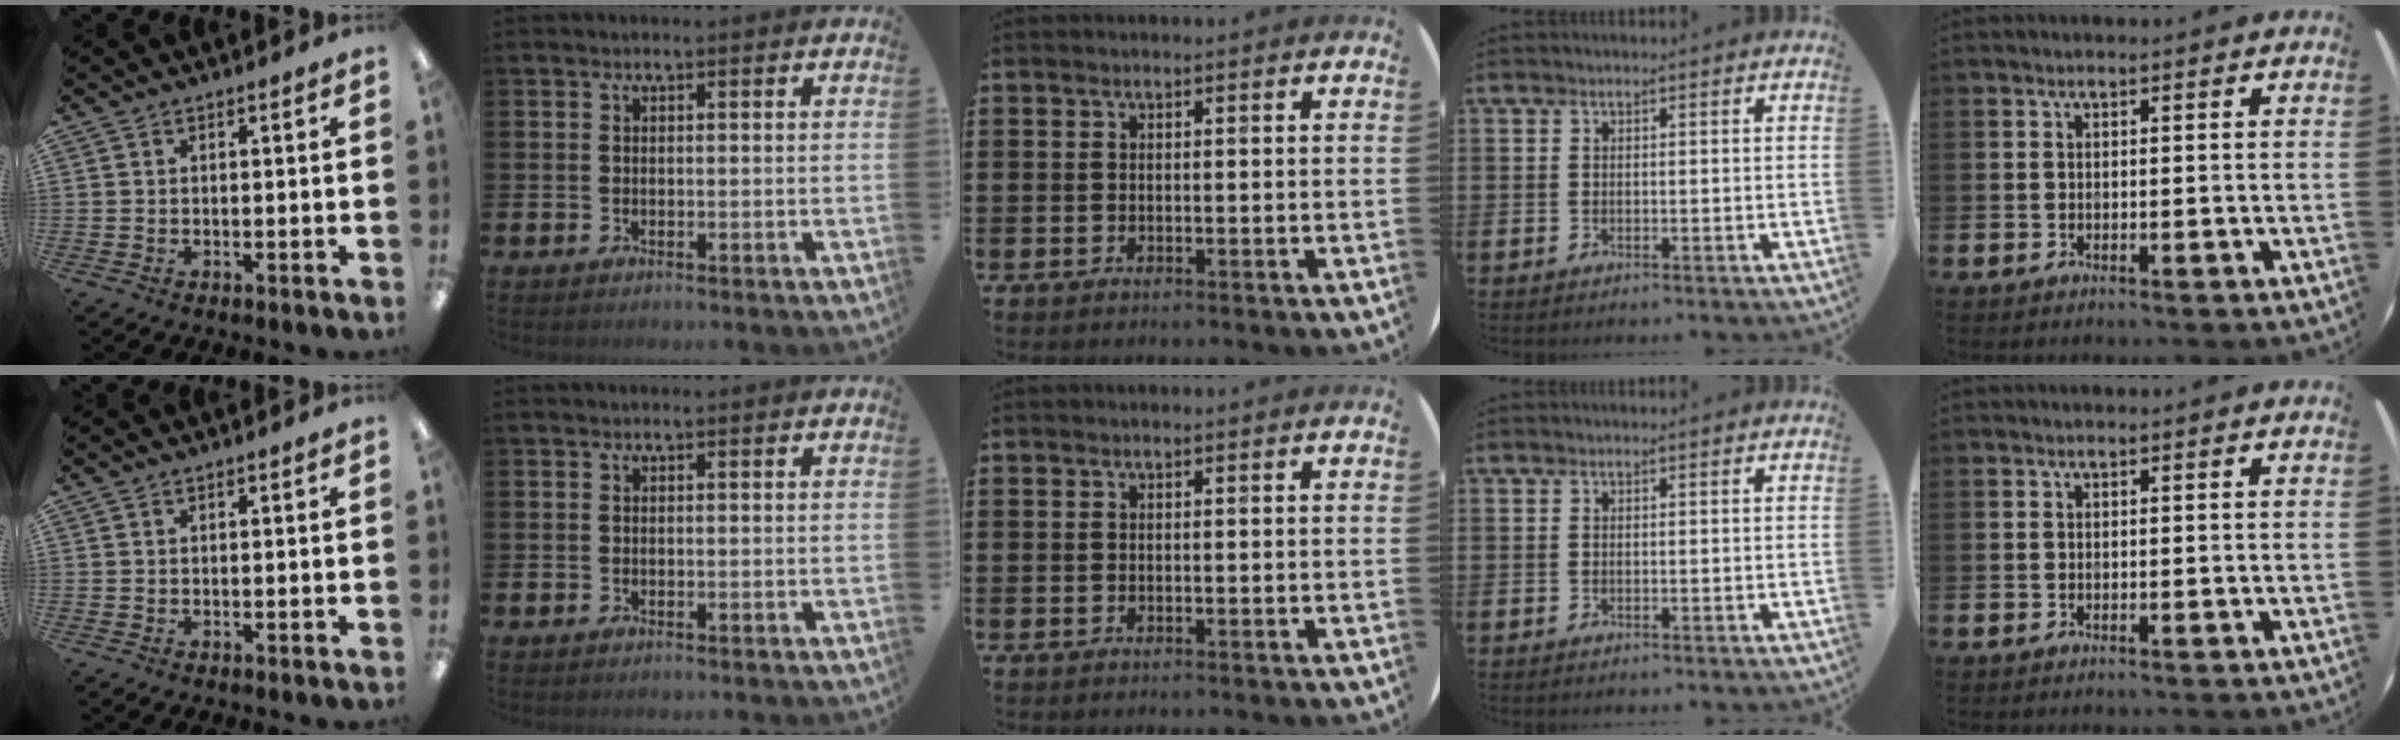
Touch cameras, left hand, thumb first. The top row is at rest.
{}